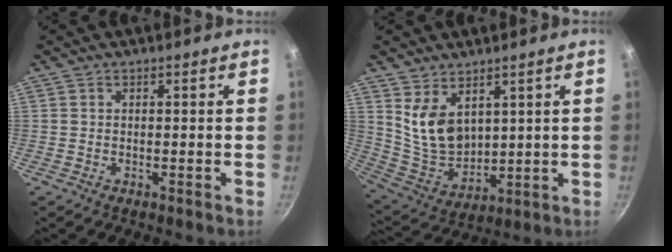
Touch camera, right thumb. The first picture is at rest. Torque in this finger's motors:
{"motor_torque": [-0.34, 0.88, 0.57, 0.32, 0.14]}